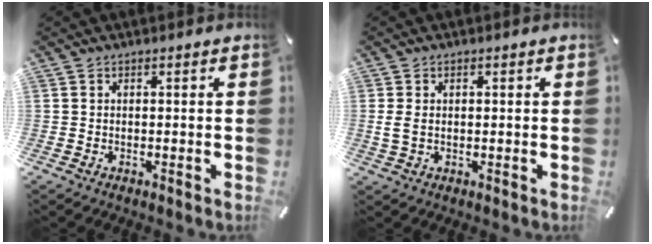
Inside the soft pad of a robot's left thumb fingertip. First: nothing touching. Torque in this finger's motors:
{"motor_torque": [0.42, 0.29, 0.24, -0.20, 0.13]}